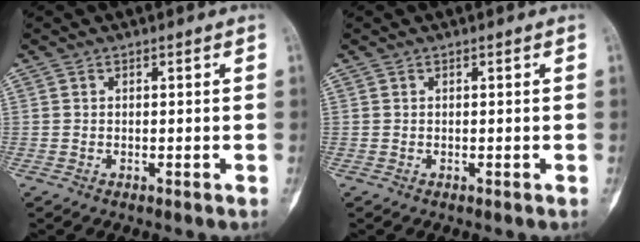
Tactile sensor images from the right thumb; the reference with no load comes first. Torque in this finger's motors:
{"motor_torque": [-0.09, -0.03, 0.23, -0.15, 0.00]}